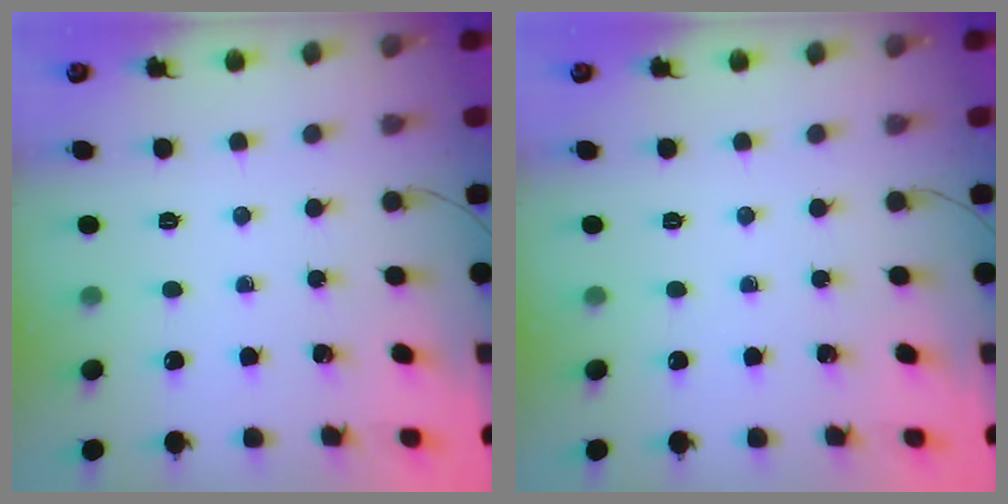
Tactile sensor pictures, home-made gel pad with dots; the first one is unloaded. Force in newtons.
{"total": 0.0}